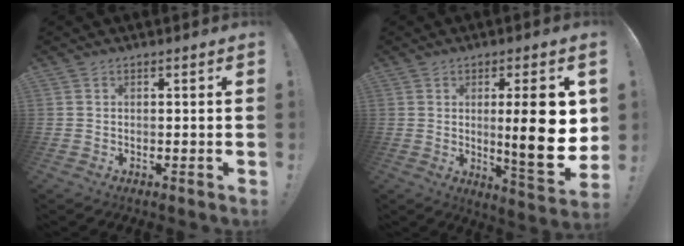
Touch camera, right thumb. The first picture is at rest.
{"total": 17.0, "force": [1.4, 3.5, 16.5], "torque": [-0.227, -0.023, 0.018]}